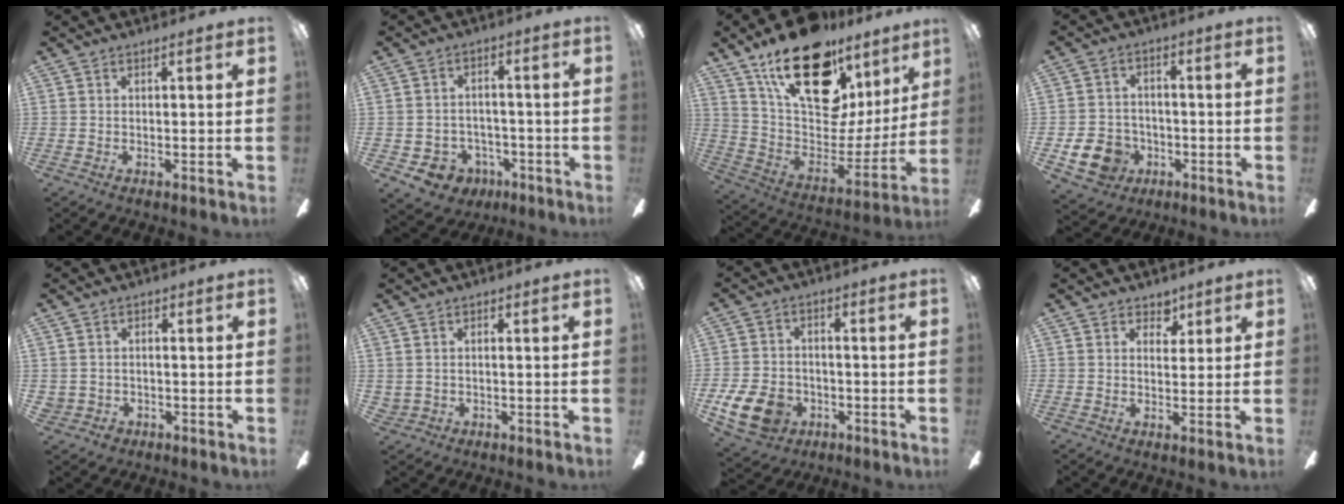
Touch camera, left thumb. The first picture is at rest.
{"total": 6.7, "force": [-3.6, 5.4, 1.7], "torque": [-0.058, 0.024, -0.066]}
{"total": 25.8, "force": [15.9, 12.8, 15.8], "torque": [-0.253, -0.094, 0.287]}
{"total": 9.9, "force": [-4.4, 7.9, 4.1], "torque": [-0.101, 0.031, -0.081]}
{"total": 2.6, "force": [-0.1, 2.6, 0.3], "torque": [-0.009, 0.006, -0.003]}
{"total": 2.2, "force": [0.7, 2.0, 0.3], "torque": [-0.009, 0.005, 0.013]}
{"total": 11.6, "force": [-5.1, 8.4, 6.1], "torque": [-0.131, 0.035, -0.092]}
{"total": 4.1, "force": [2.8, 2.6, 1.3], "torque": [-0.002, -0.015, 0.046]}